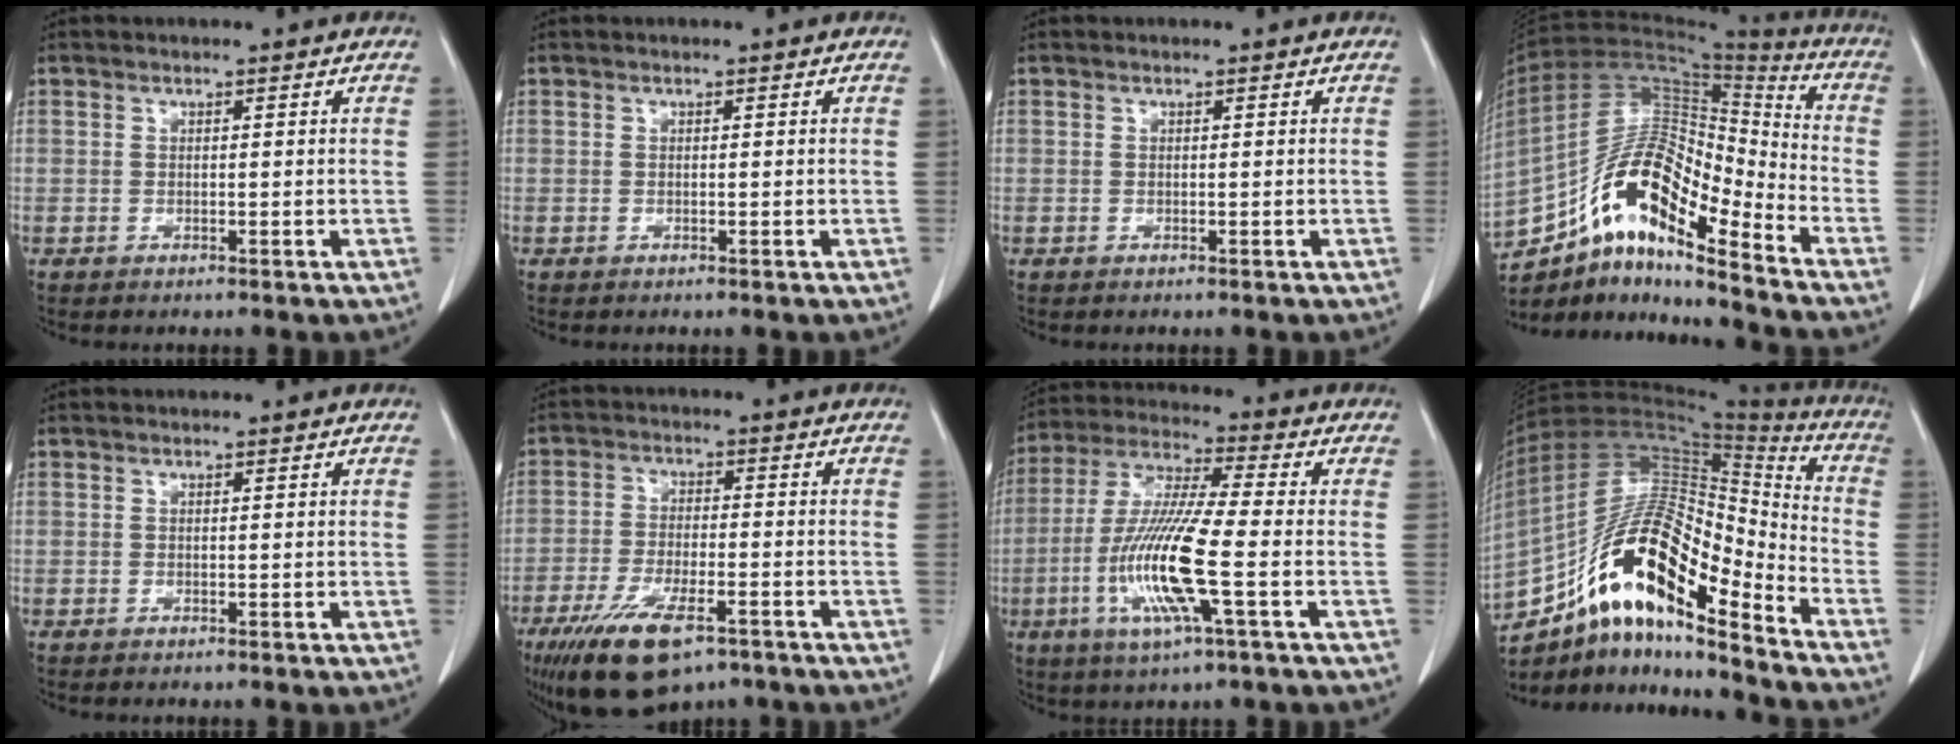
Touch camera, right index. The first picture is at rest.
{"total": 0.0}
{"total": 0.0}
{"total": 16.0, "force": [-10.6, 4.2, 11.3], "torque": [-0.198, 0.044, -0.180]}
{"total": 0.0}
{"total": 12.3, "force": [-7.8, 4.1, 8.7], "torque": [-0.161, -0.020, -0.128]}
{"total": 14.3, "force": [-3.7, 0.6, 13.8], "torque": [-0.288, -0.013, -0.076]}
{"total": 19.4, "force": [-11.6, 4.9, 14.7], "torque": [-0.270, 0.030, -0.197]}